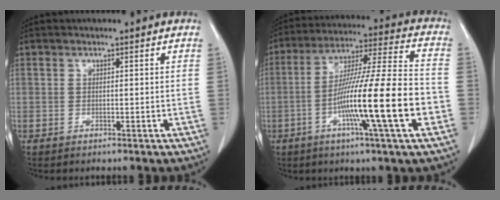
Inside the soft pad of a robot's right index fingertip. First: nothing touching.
{"total": 19.5, "force": [-5.6, 0.1, 18.6], "torque": [-0.311, -0.007, -0.099]}